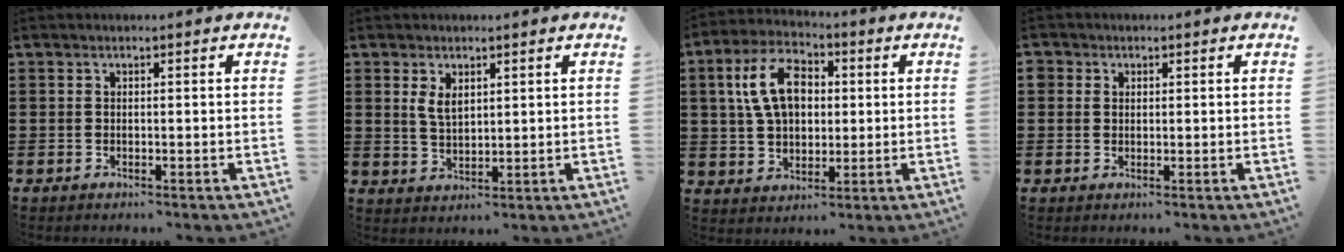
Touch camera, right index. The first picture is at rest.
{"total": 3.1, "force": [1.4, 1.7, 2.2], "torque": [-0.048, 0.004, 0.025]}
{"total": 10.6, "force": [1.8, 6.6, 8.0], "torque": [-0.169, 0.016, 0.029]}
{"total": 1.1, "force": [0.3, 1.1, 0.1], "torque": [-0.007, 0.005, 0.005]}